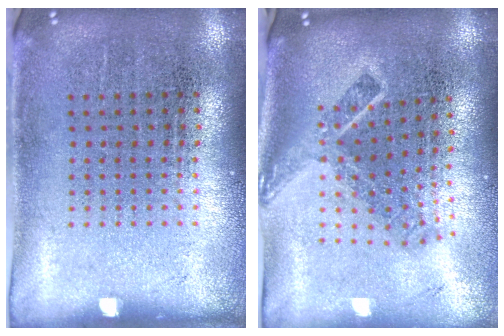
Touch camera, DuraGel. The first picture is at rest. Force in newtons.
{"total": 2.1, "press": 1.4, "slide": 1.5}